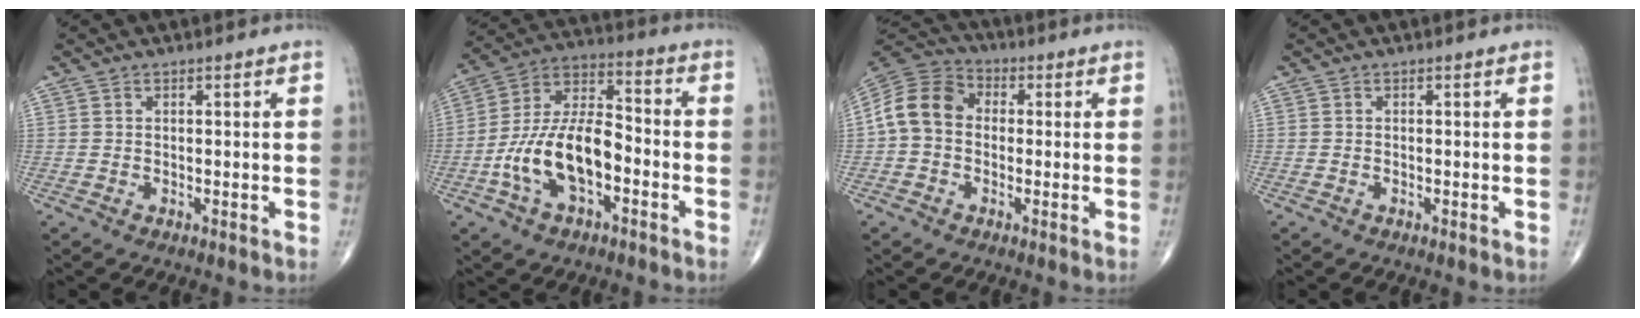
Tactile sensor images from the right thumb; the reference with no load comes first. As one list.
[{"total": 15.7, "force": [-4.7, 8.0, 12.7], "torque": [-0.233, 0.046, -0.088]}, {"total": 10.3, "force": [-0.4, 8.2, 6.3], "torque": [-0.109, 0.033, -0.021]}, {"total": 0.0}]